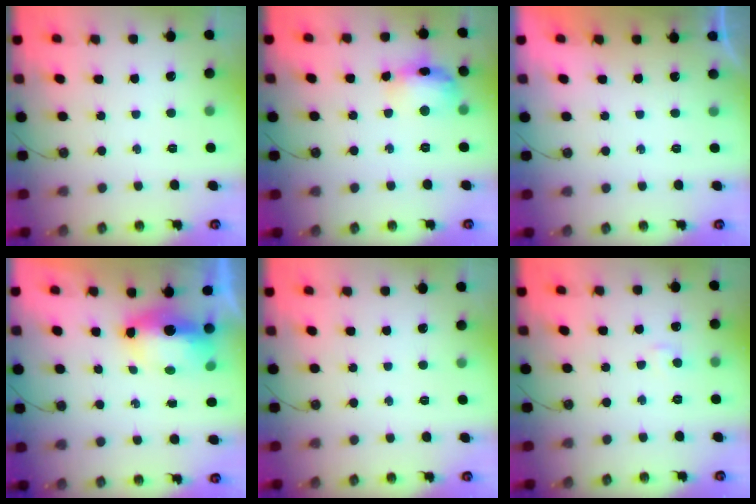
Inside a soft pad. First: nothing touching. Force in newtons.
{"total": 13.9, "press": 13.9, "slide": 1.1}
{"total": 0.0}
{"total": 8.1, "press": 7.9, "slide": 1.4}
{"total": 0.0}
{"total": 4.0, "press": 3.9, "slide": 0.6}